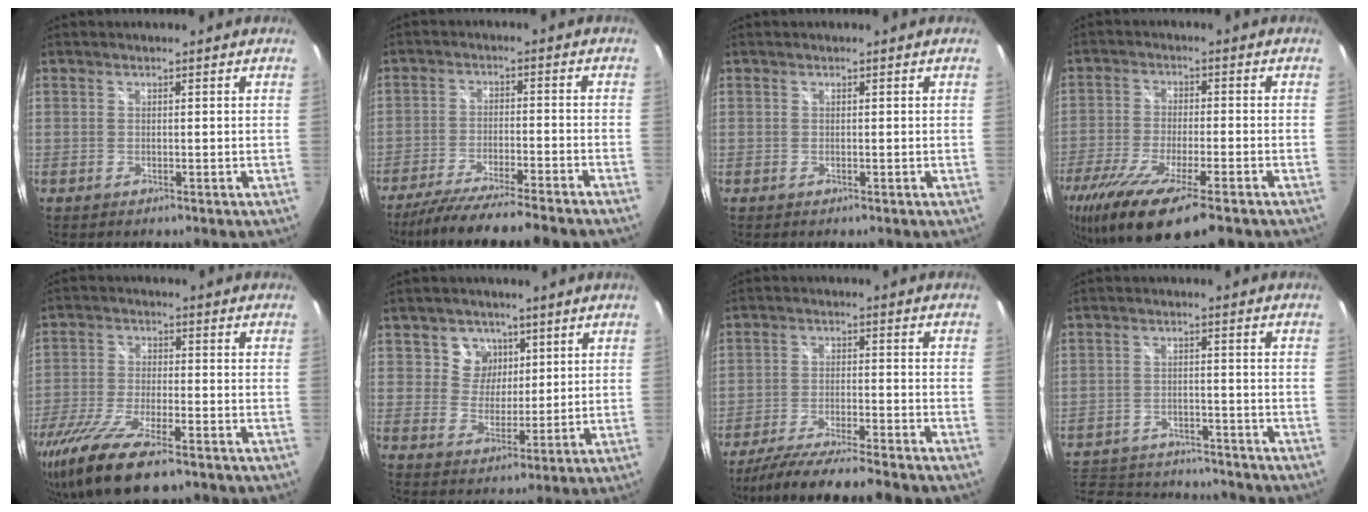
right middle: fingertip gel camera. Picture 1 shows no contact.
{"total": 13.5, "force": [-11.9, -0.8, 6.4], "torque": [-0.130, -0.024, -0.192]}
{"total": 0.0}
{"total": 15.5, "force": [-10.5, 2.8, 11.0], "torque": [-0.226, -0.064, -0.186]}
{"total": 15.3, "force": [-10.8, 3.9, 10.1], "torque": [-0.224, -0.054, -0.201]}
{"total": 6.3, "force": [2.9, 5.4, 1.5], "torque": [-0.028, 0.012, 0.055]}
{"total": 13.0, "force": [-11.6, -1.1, 5.8], "torque": [-0.124, -0.021, -0.194]}
{"total": 17.9, "force": [-15.0, 7.2, 6.7], "torque": [-0.164, 0.005, -0.209]}